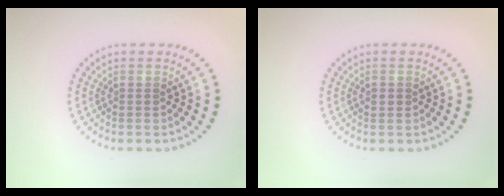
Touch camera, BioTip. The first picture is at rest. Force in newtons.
{"total": 1.0, "press": 1.0, "slide": 0.1}